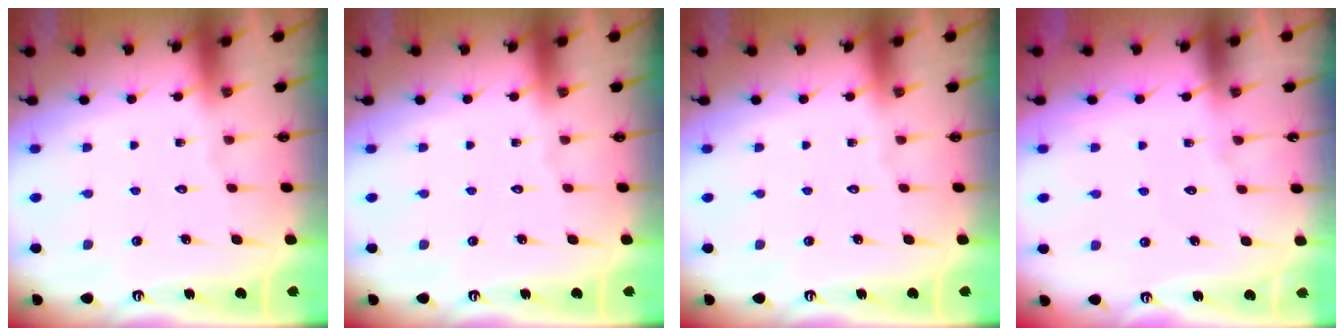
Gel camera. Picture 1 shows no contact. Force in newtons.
{"total": 0.0}
{"total": 0.0}
{"total": 5.4, "press": 5.3, "slide": 0.6}